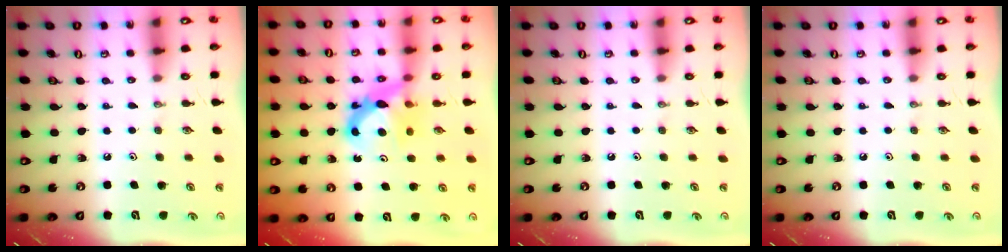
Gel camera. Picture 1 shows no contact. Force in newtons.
{"total": 7.6, "press": 7.6, "slide": 0.7}
{"total": 0.0}
{"total": 0.0}